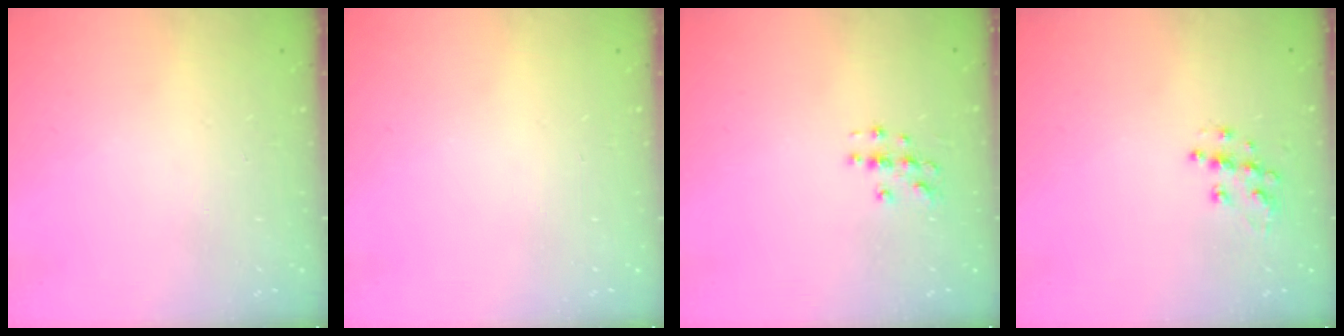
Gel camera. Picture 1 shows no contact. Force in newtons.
{"total": 0.0}
{"total": 3.0, "press": 3.0, "slide": 0.3}
{"total": 8.9, "press": 8.9, "slide": 0.5}